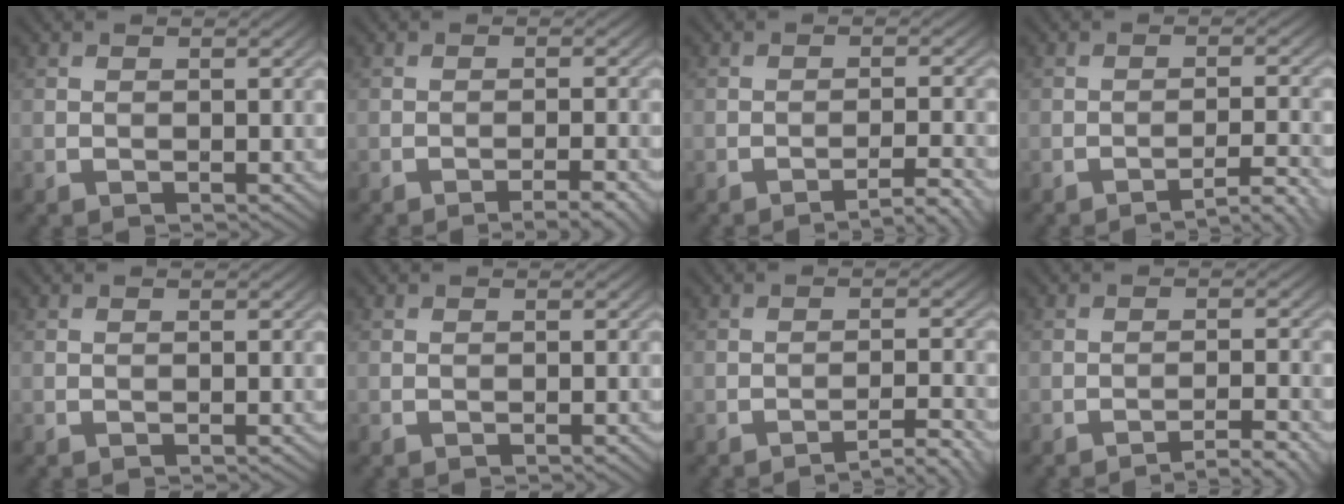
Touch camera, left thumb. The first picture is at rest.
{"total": 2.7, "force": [-2.0, -0.3, 1.8], "torque": [-0.032, 0.005, -0.031]}
{"total": 2.8, "force": [-2.3, -0.5, 1.5], "torque": [-0.024, 0.007, -0.034]}
{"total": 2.8, "force": [-2.4, -0.5, 1.3], "torque": [-0.020, 0.010, -0.035]}
{"total": 0.0}
{"total": 0.5, "force": [-0.5, -0.3, 0.0], "torque": [0.000, 0.004, -0.009]}
{"total": 2.8, "force": [-2.4, -0.6, 1.1], "torque": [-0.017, 0.010, -0.036]}
{"total": 2.9, "force": [-2.5, -0.6, 1.3], "torque": [-0.021, 0.009, -0.037]}